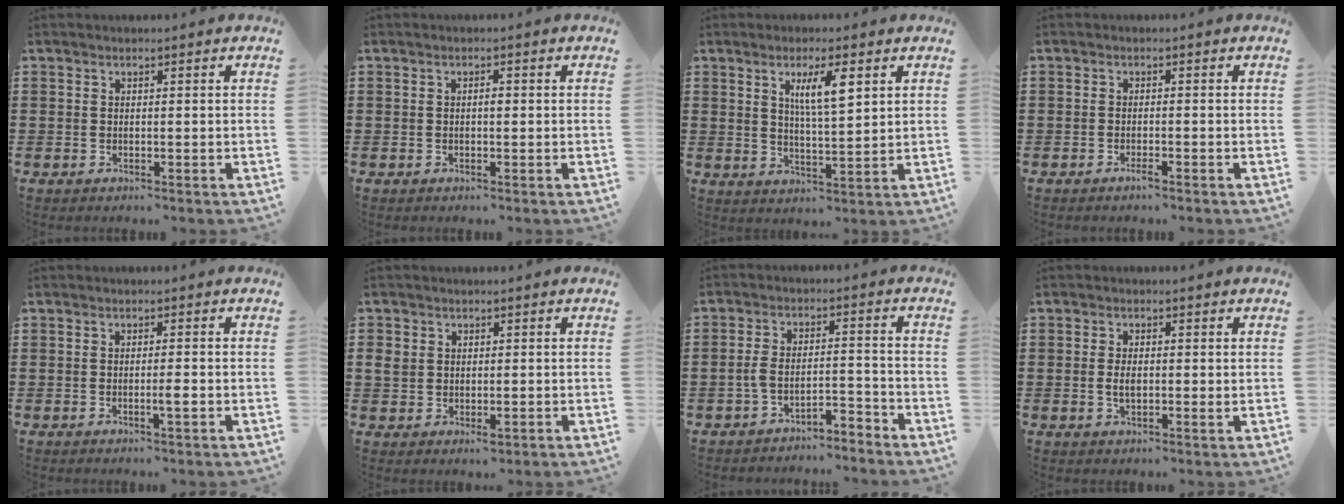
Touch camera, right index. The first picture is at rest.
{"total": 1.0, "force": [-0.1, 0.3, 0.9], "torque": [-0.018, -0.001, -0.001]}
{"total": 6.1, "force": [2.5, 1.4, 5.3], "torque": [-0.103, 0.005, 0.039]}
{"total": 1.2, "force": [-0.9, 0.1, 0.8], "torque": [-0.016, -0.004, -0.016]}
{"total": 1.9, "force": [-0.5, 0.1, 1.8], "torque": [-0.030, -0.002, -0.010]}
{"total": 2.8, "force": [0.4, 2.3, 1.6], "torque": [-0.035, 0.007, 0.007]}
{"total": 4.0, "force": [-3.3, 1.0, 1.9], "torque": [-0.045, 0.011, -0.070]}
{"total": 2.4, "force": [0.2, 1.0, 2.2], "torque": [-0.050, -0.001, 0.000]}